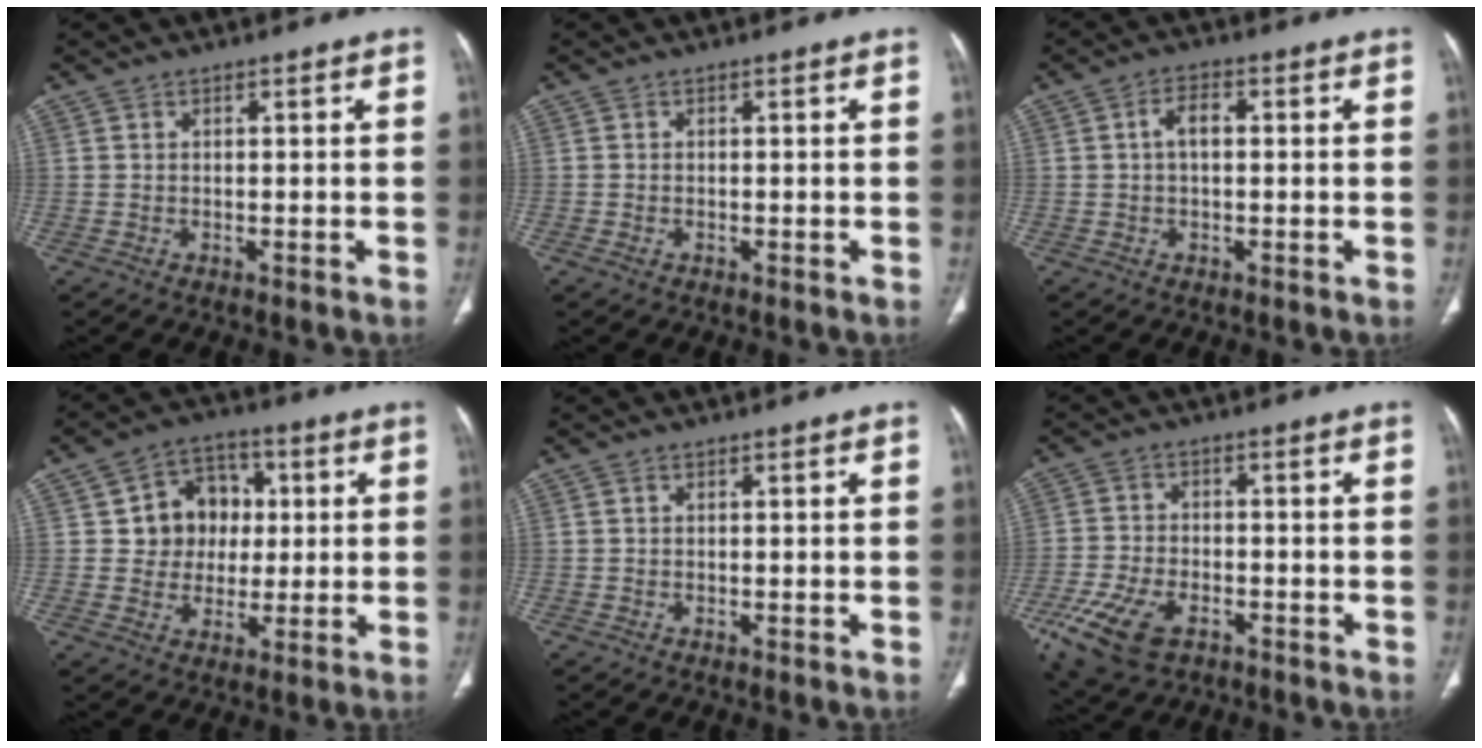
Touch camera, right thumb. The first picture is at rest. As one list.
[{"total": 0.5, "force": [-0.3, 0.3, 0.3], "torque": [-0.011, 0.002, -0.004]}, {"total": 3.8, "force": [0.4, 2.1, 3.1], "torque": [-0.057, 0.012, 0.003]}, {"total": 10.4, "force": [1.5, 9.3, 4.5], "torque": [-0.013, 0.008, 0.024]}, {"total": 0.0}, {"total": 11.7, "force": [-5.9, 6.4, 7.7], "torque": [-0.168, 0.008, -0.103]}]